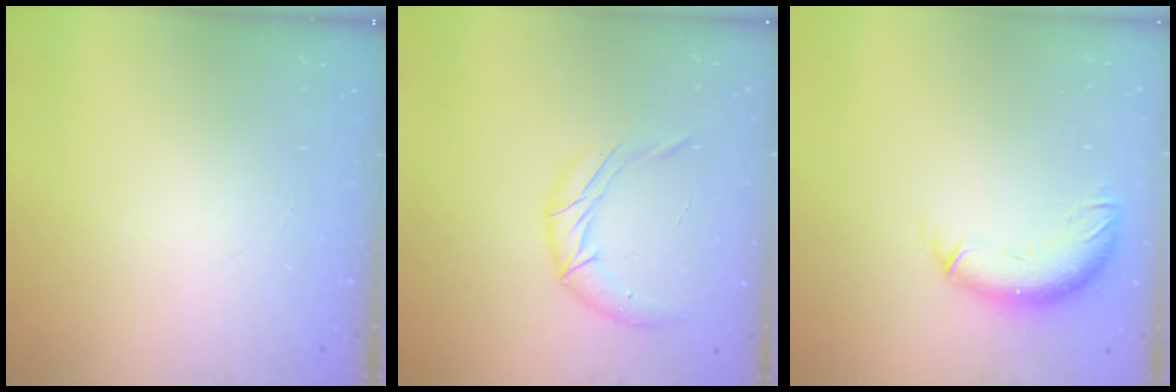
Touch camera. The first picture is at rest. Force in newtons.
{"total": 10.8, "press": 10.7, "slide": 1.3}
{"total": 10.0, "press": 9.9, "slide": 1.9}